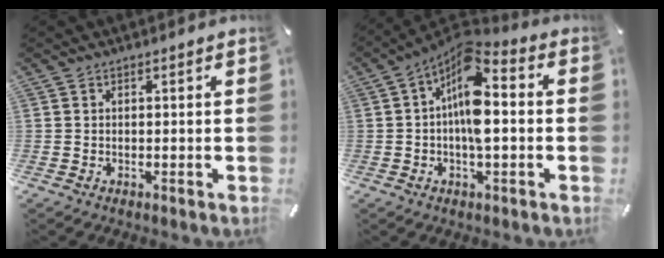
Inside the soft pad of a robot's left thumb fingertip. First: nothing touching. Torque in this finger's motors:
{"motor_torque": [2.31, 2.51, 0.69, -0.42, 0.37]}